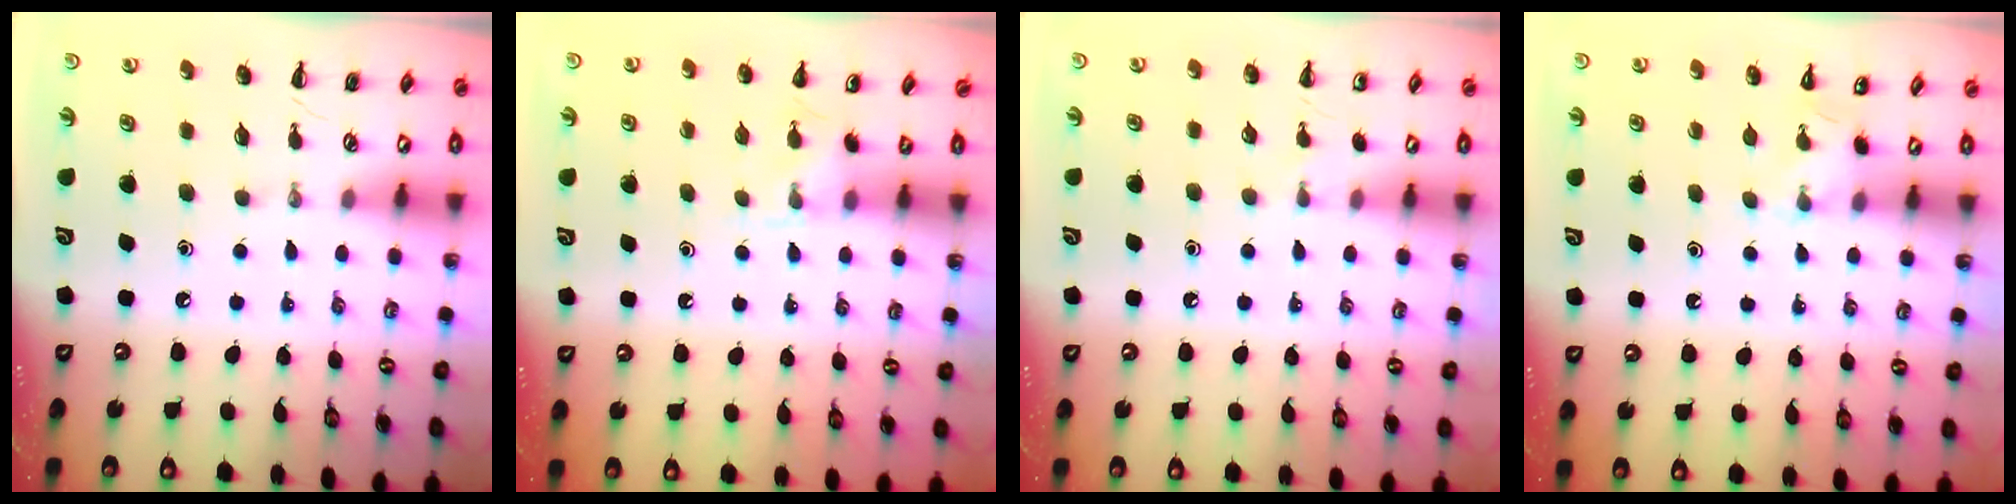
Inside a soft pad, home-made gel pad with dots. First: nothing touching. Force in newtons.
{"total": 5.0, "press": 4.6, "slide": 1.8}
{"total": 5.0, "press": 4.8, "slide": 1.5}
{"total": 4.0, "press": 3.9, "slide": 1.1}